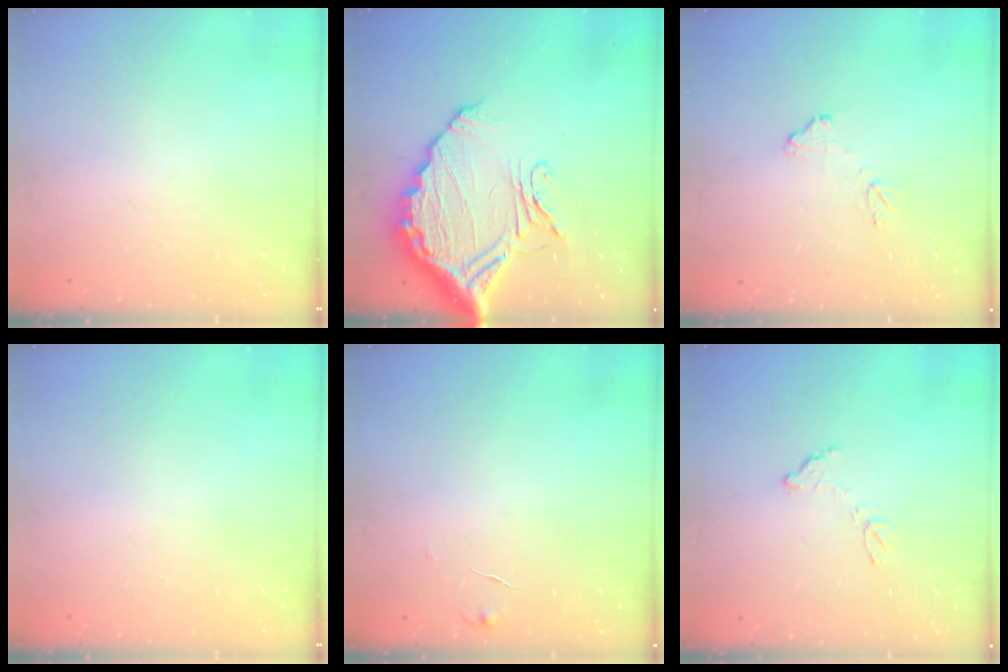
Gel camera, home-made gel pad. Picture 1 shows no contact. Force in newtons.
{"total": 17.9, "press": 17.8, "slide": 1.5}
{"total": 9.3, "press": 9.3, "slide": 0.6}
{"total": 0.0}
{"total": 5.4, "press": 5.4, "slide": 0.3}
{"total": 7.7, "press": 7.7, "slide": 0.4}